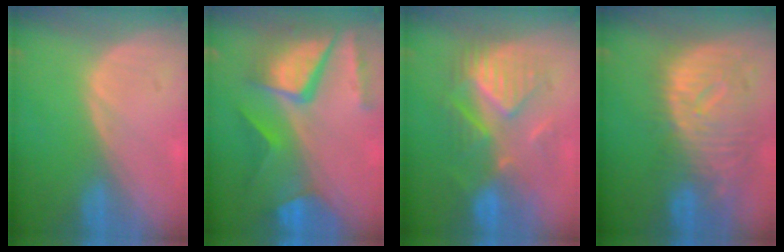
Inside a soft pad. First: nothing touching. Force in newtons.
{"total": 11.4, "press": 9.5, "slide": 6.4}
{"total": 9.0, "press": 8.9, "slide": 0.9}
{"total": 11.9, "press": 10.2, "slide": 6.1}